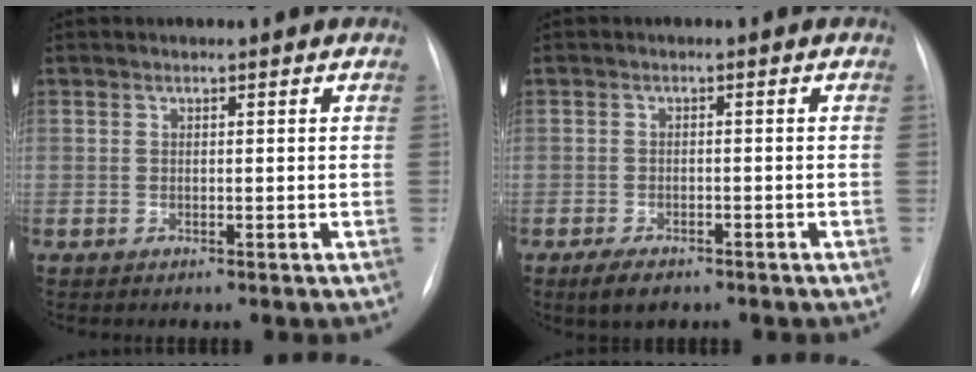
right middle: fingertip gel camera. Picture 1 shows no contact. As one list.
[{"total": 3.6, "force": [-2.5, 1.5, 2.1], "torque": [-0.040, -0.005, -0.036]}]